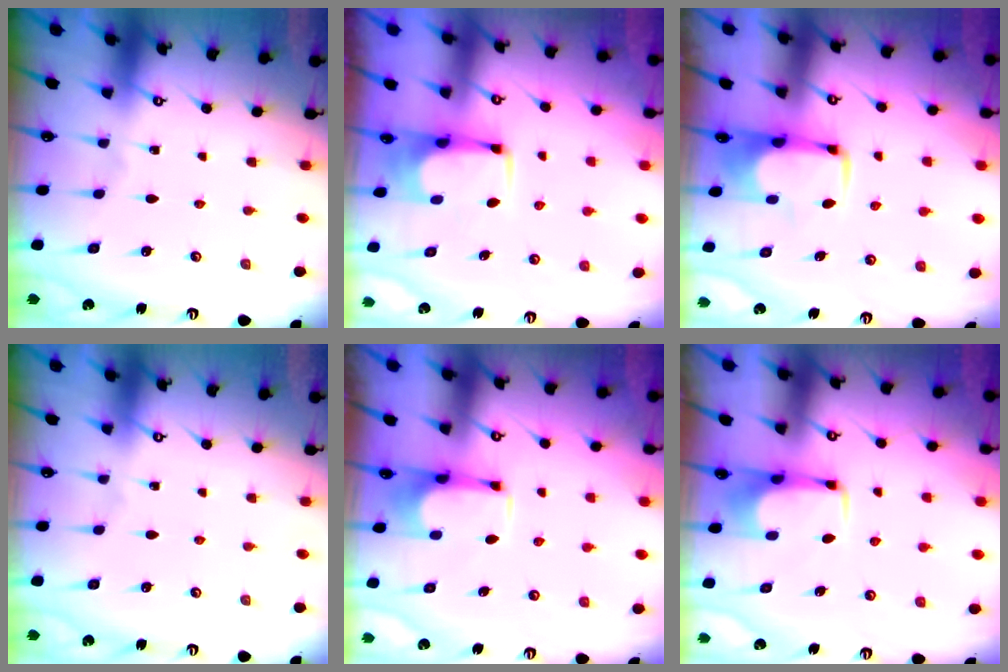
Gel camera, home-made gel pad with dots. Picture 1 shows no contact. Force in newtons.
{"total": 5.4, "press": 5.4, "slide": 0.5}
{"total": 1.8, "press": 1.7, "slide": 0.4}
{"total": 0.0}
{"total": 0.9, "press": 0.7, "slide": 0.6}
{"total": 1.7, "press": 1.6, "slide": 0.5}